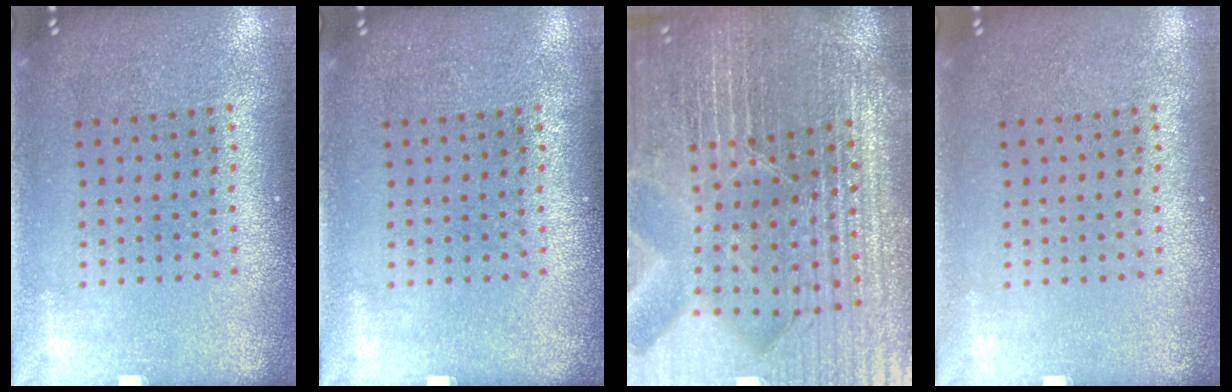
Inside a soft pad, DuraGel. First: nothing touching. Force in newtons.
{"total": 0.0}
{"total": 6.5, "press": 5.8, "slide": 2.9}
{"total": 0.0}